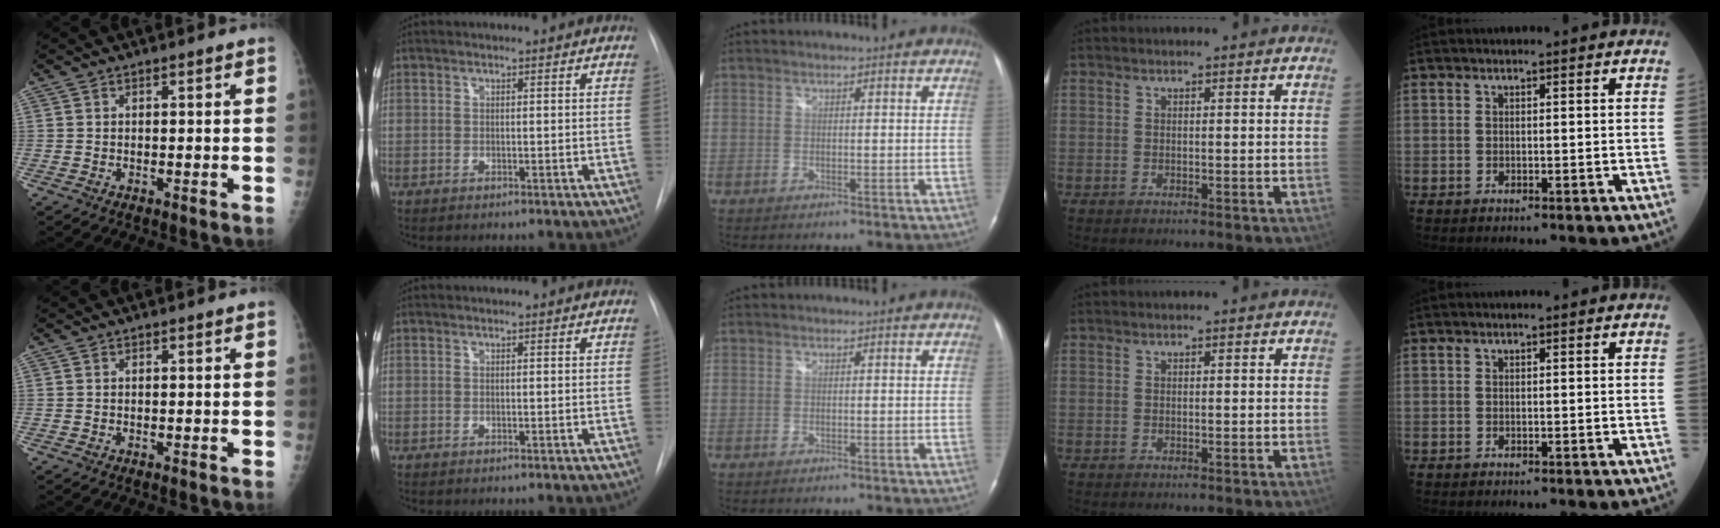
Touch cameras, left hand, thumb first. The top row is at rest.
{}